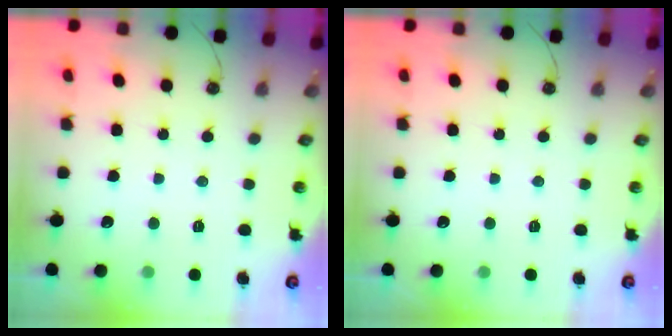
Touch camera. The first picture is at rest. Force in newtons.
{"total": 0.0}